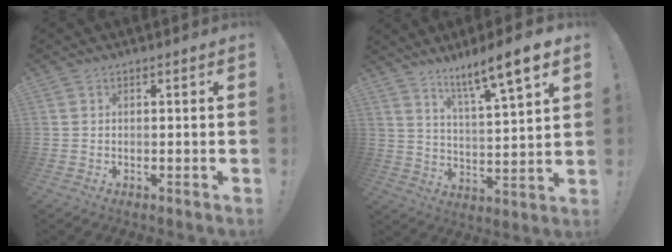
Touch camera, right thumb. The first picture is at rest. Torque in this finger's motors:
{"motor_torque": [0.02, 0.18, 0.06, 0.43, 0.14]}